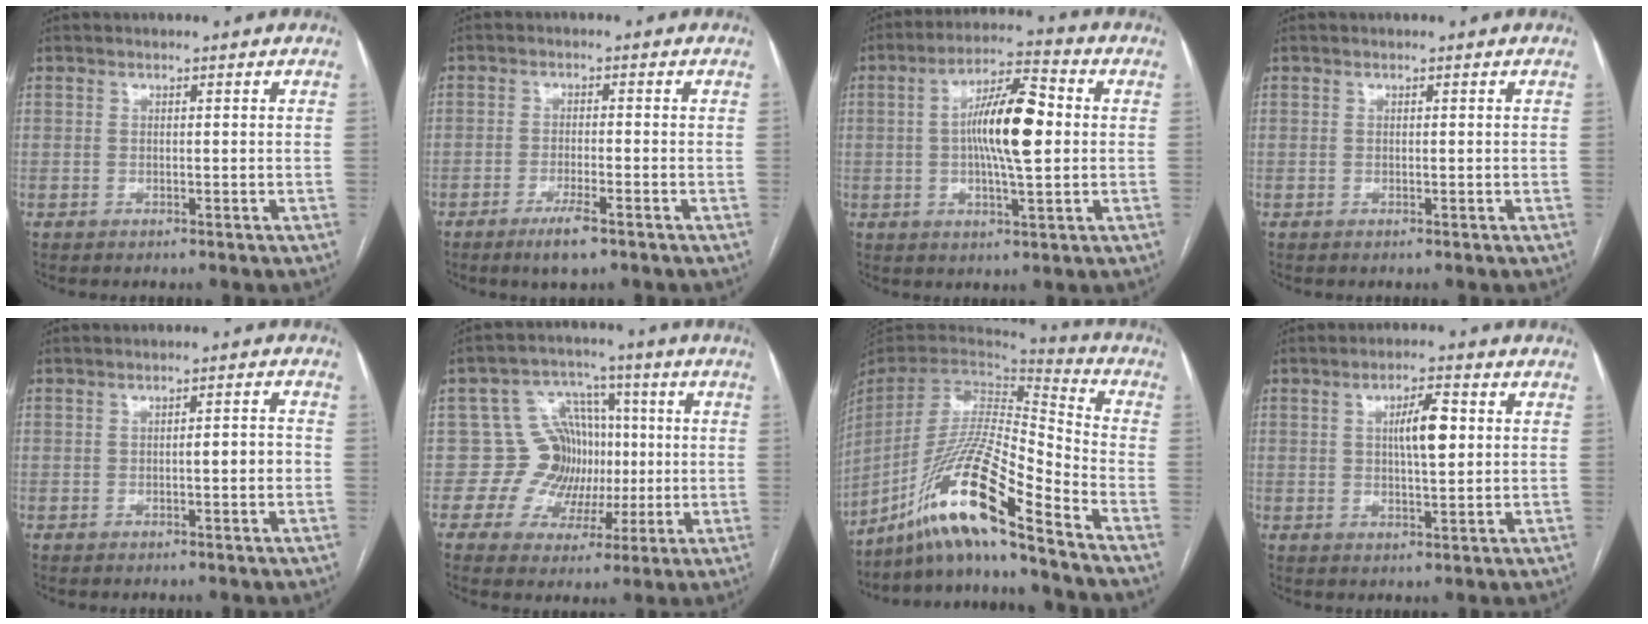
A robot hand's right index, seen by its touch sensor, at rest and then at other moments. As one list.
[{"total": 4.4, "force": [-2.9, 0.5, 3.3], "torque": [-0.065, -0.008, -0.050]}, {"total": 11.5, "force": [0.7, 2.2, 11.3], "torque": [-0.203, 0.016, 0.006]}, {"total": 0.0}, {"total": 2.8, "force": [-0.8, 0.6, 2.6], "torque": [-0.035, 0.008, -0.011]}, {"total": 9.5, "force": [0.0, 9.0, 3.0], "torque": [-0.035, 0.041, 0.009]}, {"total": 18.3, "force": [-13.2, 0.1, 12.7], "torque": [-0.267, -0.011, -0.248]}, {"total": 5.8, "force": [1.1, 1.3, 5.5], "torque": [-0.095, 0.009, 0.021]}]